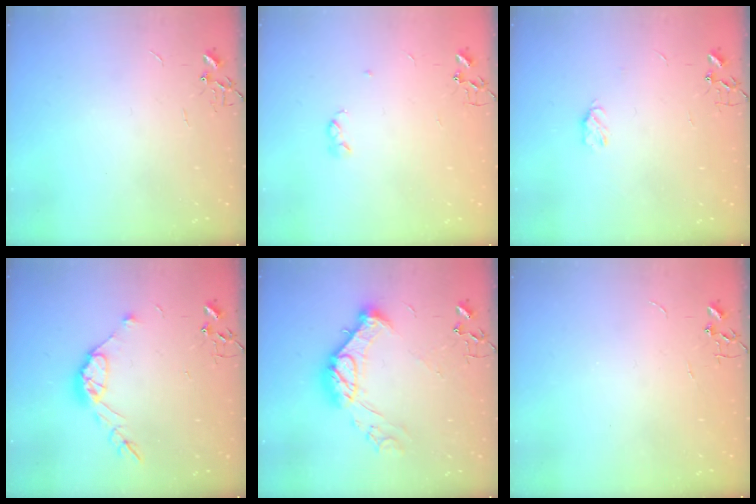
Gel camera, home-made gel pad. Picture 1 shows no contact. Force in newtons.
{"total": 3.2, "press": 3.1, "slide": 0.6}
{"total": 4.5, "press": 4.4, "slide": 0.7}
{"total": 10.9, "press": 10.8, "slide": 0.8}
{"total": 15.4, "press": 15.4, "slide": 0.9}
{"total": 0.0}